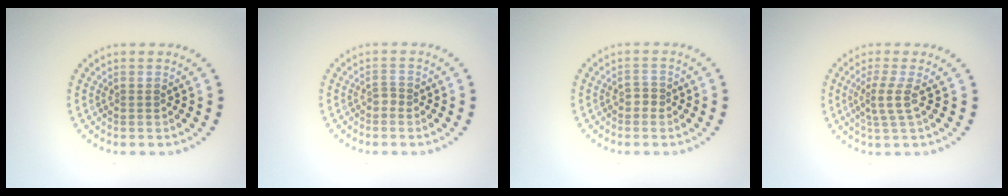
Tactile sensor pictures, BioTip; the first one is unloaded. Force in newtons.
{"total": 0.9, "press": 0.6, "slide": 0.7}
{"total": 1.0, "press": 0.9, "slide": 0.5}
{"total": 2.1, "press": 1.6, "slide": 1.5}